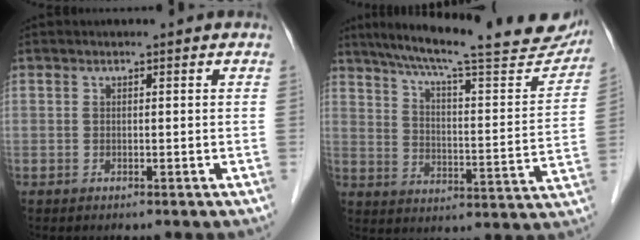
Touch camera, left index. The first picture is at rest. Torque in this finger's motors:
{"motor_torque": [0.98, -1.16, 0.38, 0.09]}